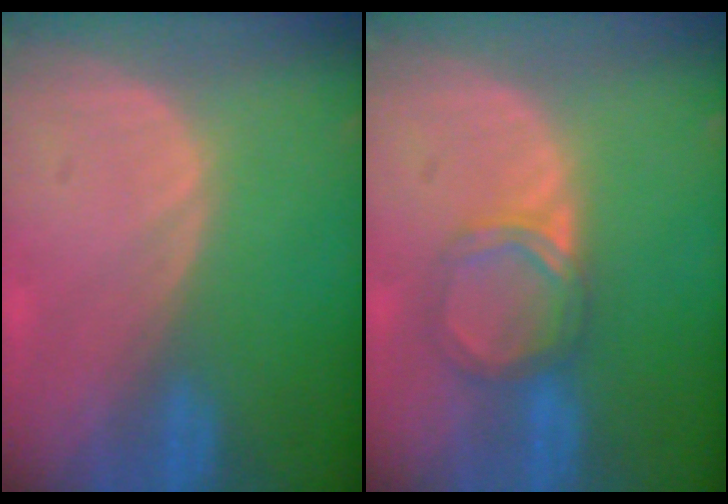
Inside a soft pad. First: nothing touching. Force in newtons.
{"total": 4.1, "press": 4.1, "slide": 0.4}